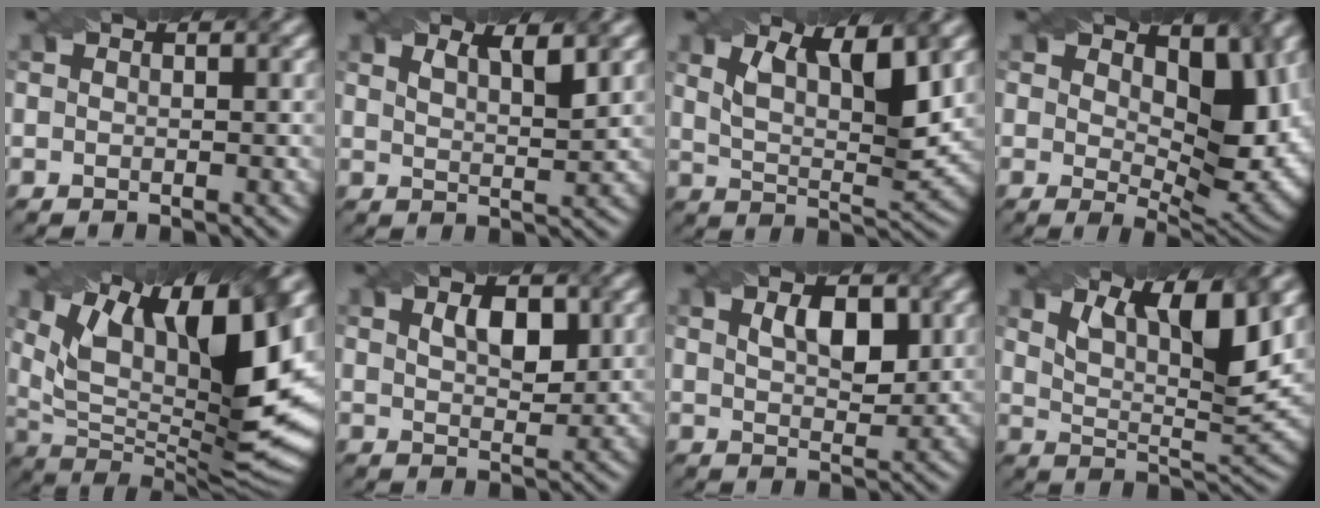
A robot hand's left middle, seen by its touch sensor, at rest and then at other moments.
{"total": 3.2, "force": [1.9, 0.9, 2.4], "torque": [-0.031, 0.006, 0.024]}
{"total": 6.7, "force": [3.4, 2.0, 5.4], "torque": [-0.099, -0.005, 0.060]}
{"total": 9.1, "force": [2.4, 5.0, 7.2], "torque": [-0.114, -0.024, 0.046]}
{"total": 16.0, "force": [6.8, 5.6, 13.3], "torque": [-0.230, 0.009, 0.127]}
{"total": 3.3, "force": [1.3, 1.7, 2.6], "torque": [-0.048, 0.002, 0.026]}
{"total": 3.9, "force": [1.4, 1.9, 3.0], "torque": [-0.054, 0.002, 0.028]}
{"total": 7.6, "force": [4.0, 2.1, 6.1], "torque": [-0.108, -0.006, 0.076]}